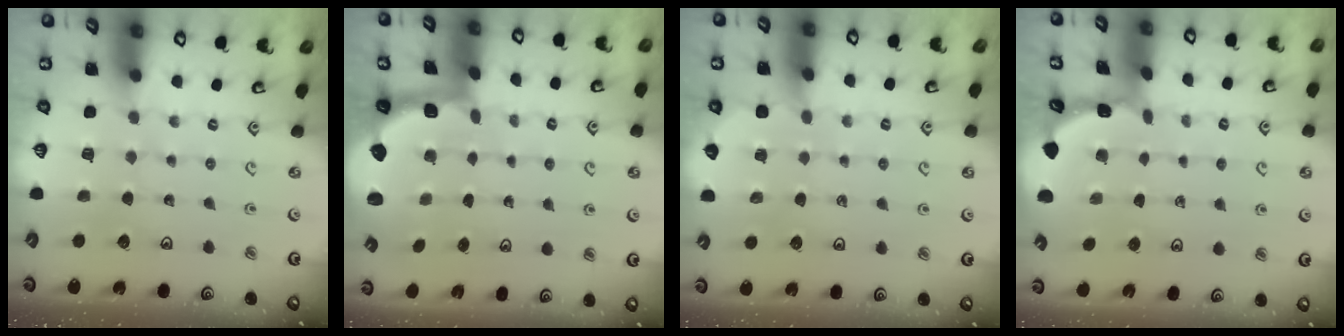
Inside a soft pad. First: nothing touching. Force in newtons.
{"total": 2.3, "press": 1.7, "slide": 1.5}
{"total": 2.4, "press": 2.4, "slide": 0.2}
{"total": 1.3, "press": 1.3, "slide": 0.1}